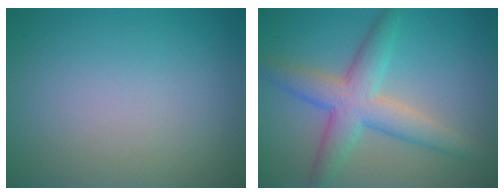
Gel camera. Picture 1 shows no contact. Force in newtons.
{"total": 5.5, "press": 5.5, "slide": 0.2}